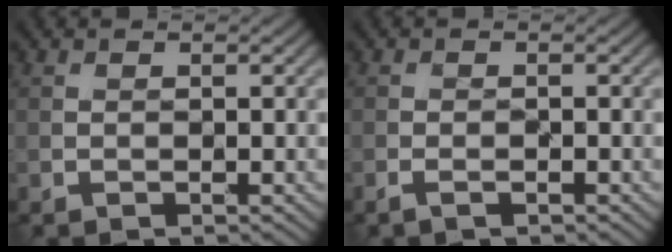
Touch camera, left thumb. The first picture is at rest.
{"total": 1.8, "force": [-1.1, 0.7, 1.2], "torque": [-0.027, -0.001, -0.022]}